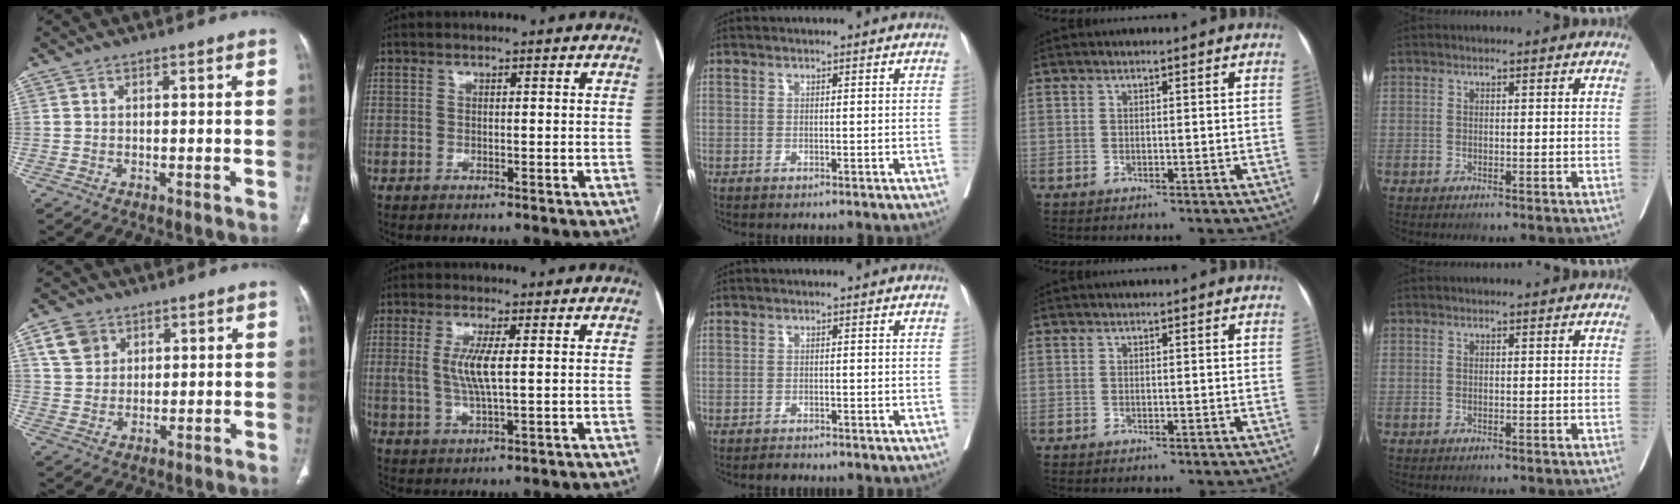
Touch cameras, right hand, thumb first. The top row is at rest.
{"thumb": {"total": 6.3, "force": [3.0, 5.0, 2.4], "torque": [-0.026, -0.007, 0.061]}, "index": {"total": 5.7, "force": [0.7, 1.0, 5.5], "torque": [-0.123, -0.001, 0.017]}, "middle": {"total": 1.2, "force": [-1.1, 0.4, 0.2], "torque": [-0.004, -0.001, -0.013]}}